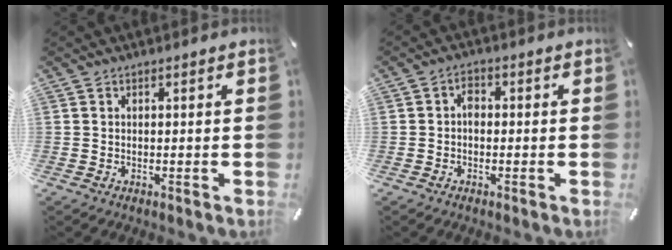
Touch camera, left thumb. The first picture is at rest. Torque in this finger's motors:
{"motor_torque": [-0.23, 0.35, -0.01, -0.18, 0.08]}